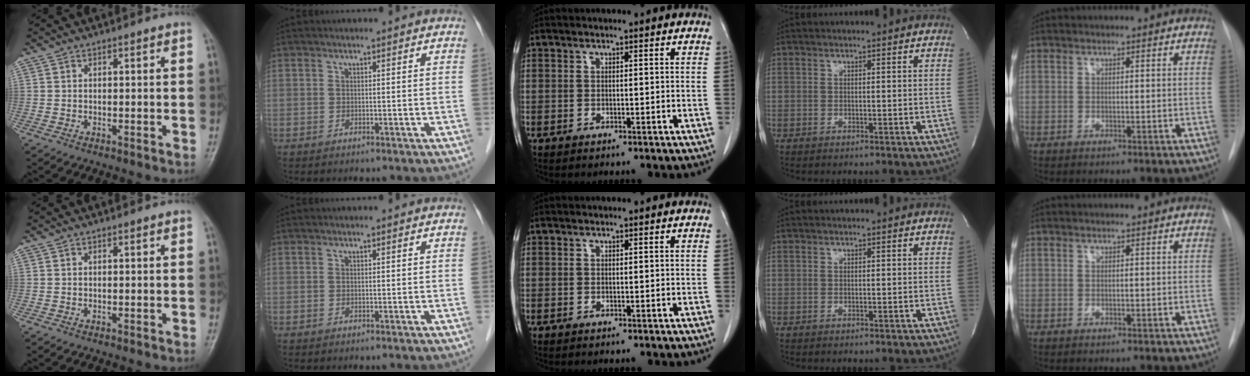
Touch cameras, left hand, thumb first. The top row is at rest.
{}